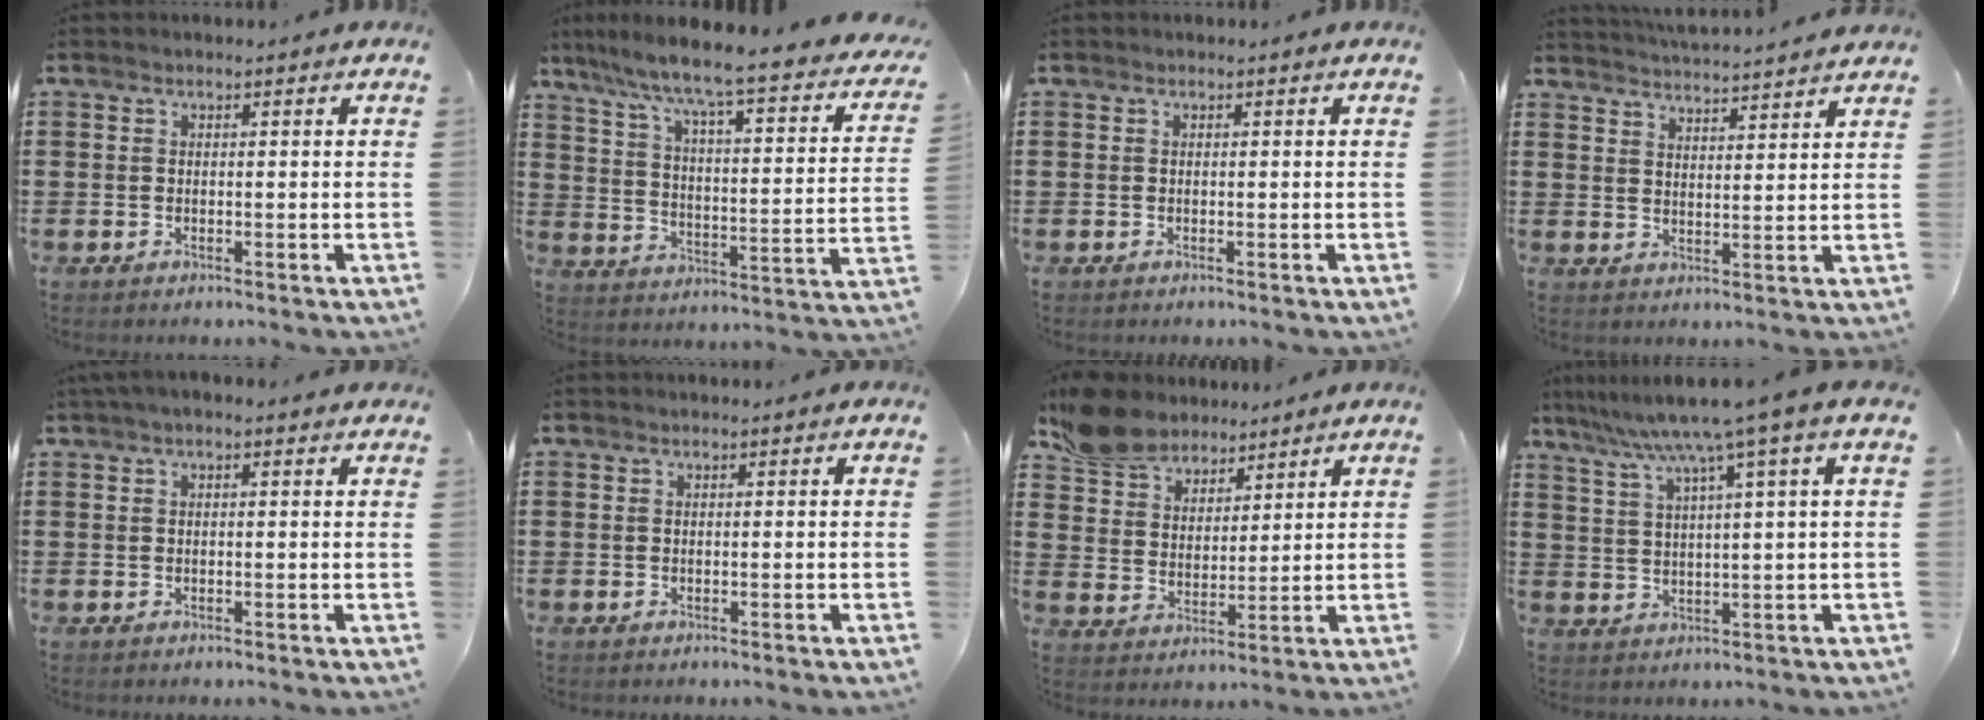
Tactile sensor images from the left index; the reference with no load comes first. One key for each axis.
{"total": 5.9, "fx": 4.8, "fy": -0.5, "fz": 3.4, "tx": -0.090, "ty": -0.051, "tz": 0.066}
{"total": 0.0}
{"total": 3.7, "fx": 3.7, "fy": -0.7, "fz": 0.1, "tx": -0.016, "ty": -0.026, "tz": 0.064}
{"total": 0.9, "fx": 0.4, "fy": 0.2, "fz": 0.8, "tx": -0.017, "ty": 0.004, "tz": 0.006}
{"total": 0.0}
{"total": 8.3, "fx": 7.3, "fy": 3.6, "fz": 1.8, "tx": -0.071, "ty": -0.012, "tz": 0.143}
{"total": 7.4, "fx": 4.8, "fy": -0.8, "fz": 5.6, "tx": -0.126, "ty": -0.026, "tz": 0.076}